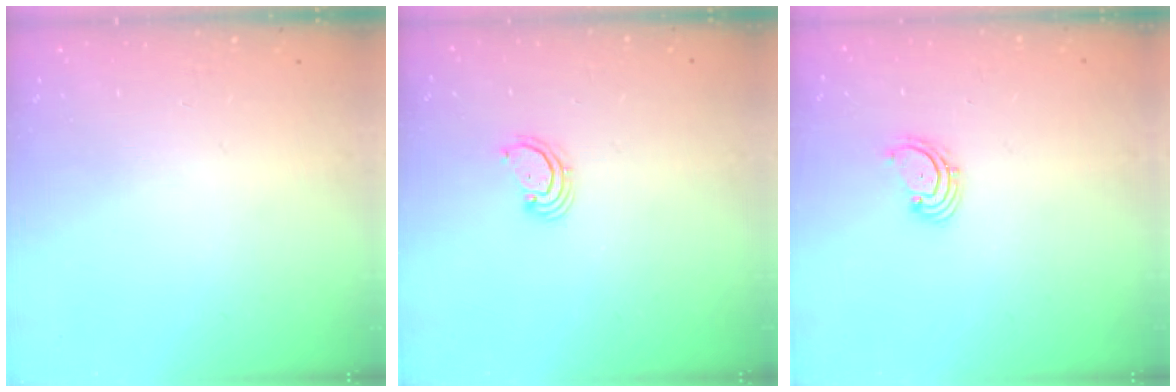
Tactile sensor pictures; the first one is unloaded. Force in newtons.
{"total": 2.7, "press": 2.7, "slide": 0.3}
{"total": 1.8, "press": 1.7, "slide": 0.6}